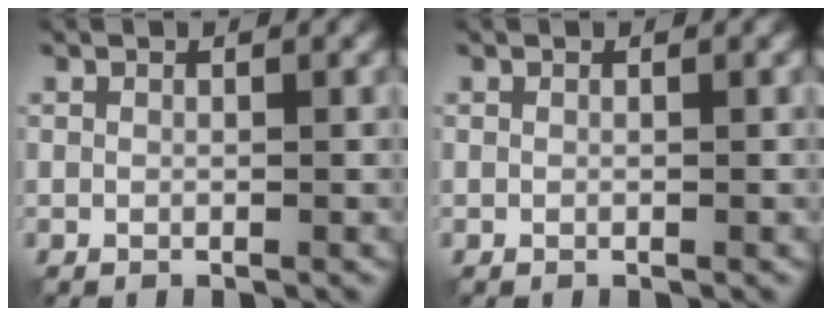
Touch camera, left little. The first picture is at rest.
{"total": 0.0}